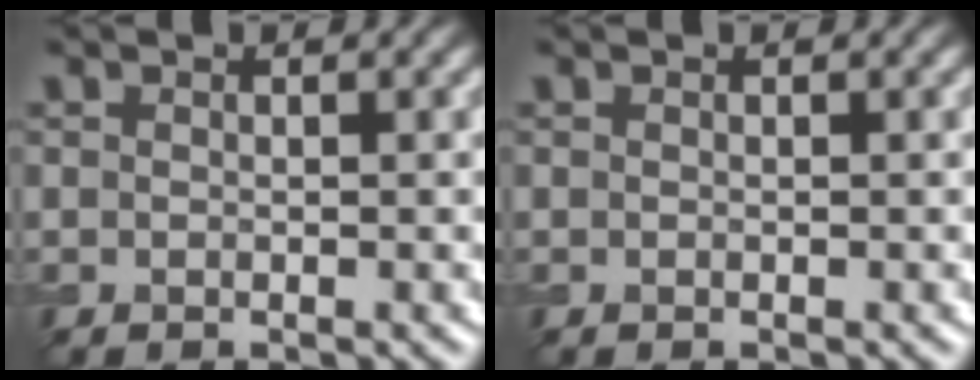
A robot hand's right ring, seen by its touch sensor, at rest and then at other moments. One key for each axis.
{"total": 0.0}